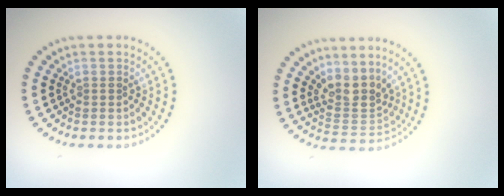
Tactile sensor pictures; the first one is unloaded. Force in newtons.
{"total": 3.3, "press": 2.5, "slide": 2.2}